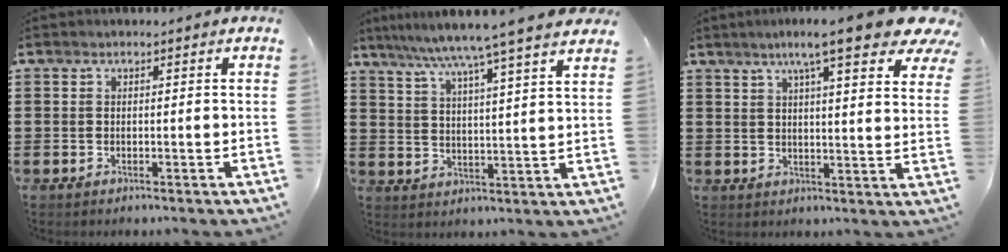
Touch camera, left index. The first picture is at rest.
{"total": 7.2, "force": [6.1, -1.5, 3.4], "torque": [-0.088, -0.040, 0.099]}
{"total": 10.1, "force": [7.3, 1.0, 6.8], "torque": [-0.121, -0.022, 0.120]}